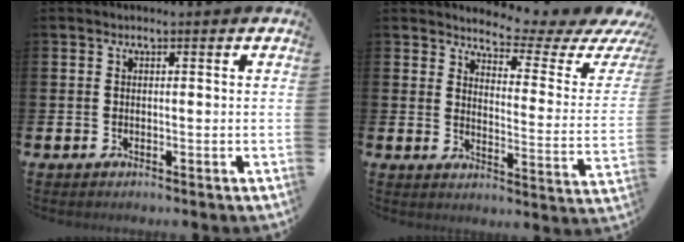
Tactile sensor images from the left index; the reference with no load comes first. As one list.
[{"total": 4.4, "force": [4.1, 0.5, 1.5], "torque": [-0.037, -0.042, 0.061]}]